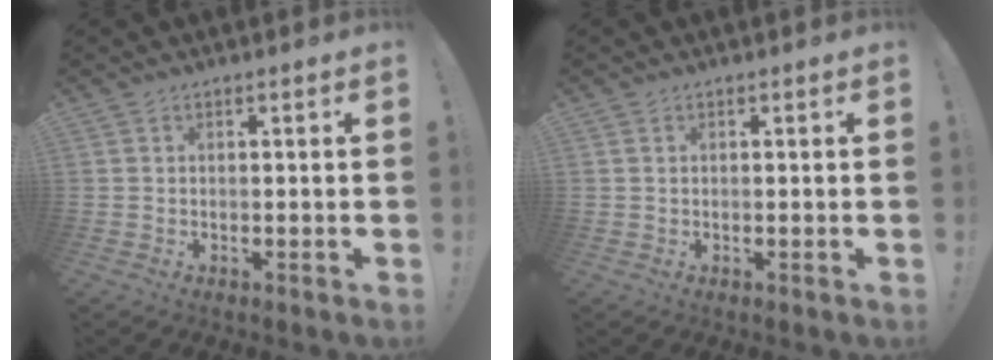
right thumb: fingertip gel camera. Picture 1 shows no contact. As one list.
[{"total": 0.6, "force": [0.3, 0.4, 0.3], "torque": [-0.008, 0.002, 0.006]}]